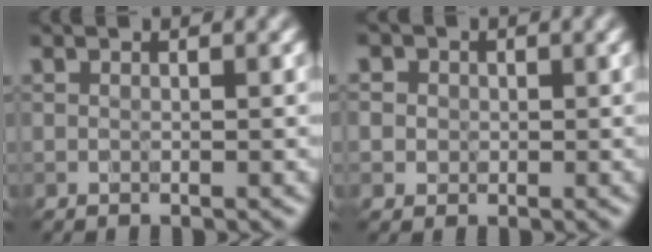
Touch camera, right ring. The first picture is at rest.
{"total": 2.3, "force": [0.7, 2.1, 0.6], "torque": [0.010, 0.009, 0.000]}